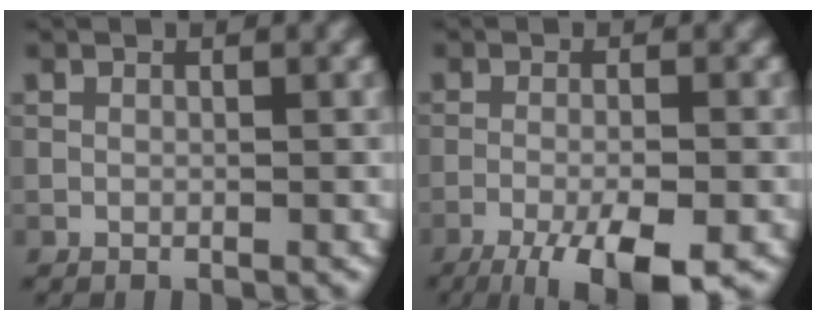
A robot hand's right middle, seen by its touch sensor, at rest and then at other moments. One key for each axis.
{"total": 8.2, "fx": -5.0, "fy": 2.1, "fz": 6.1, "tx": -0.097, "ty": -0.022, "tz": -0.083}